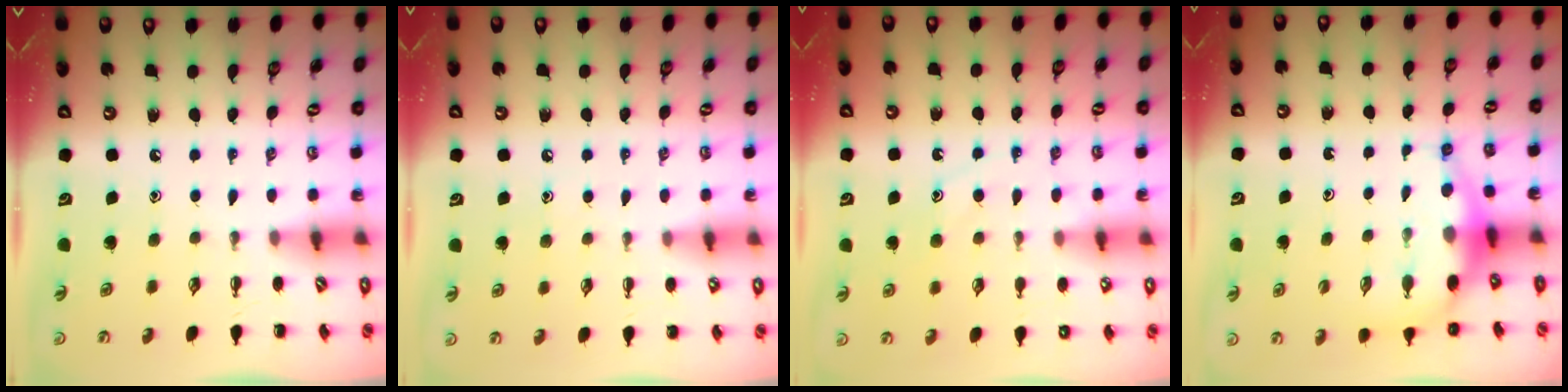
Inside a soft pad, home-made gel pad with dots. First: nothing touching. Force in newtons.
{"total": 4.8, "press": 4.6, "slide": 1.4}
{"total": 10.5, "press": 10.5, "slide": 0.6}
{"total": 6.8, "press": 6.7, "slide": 1.6}